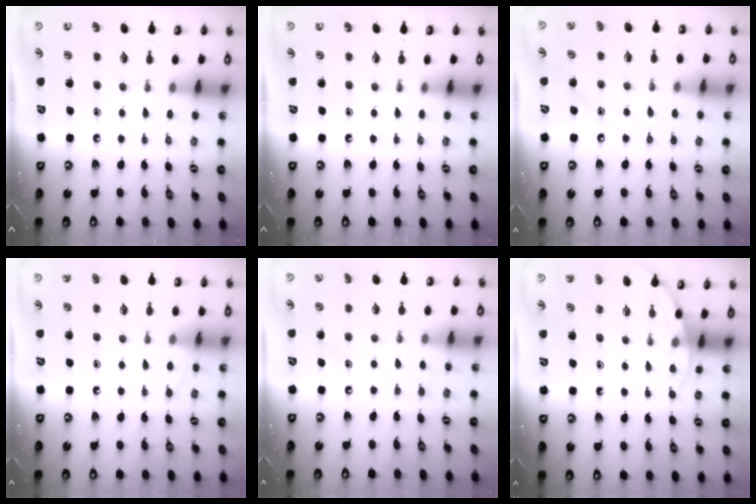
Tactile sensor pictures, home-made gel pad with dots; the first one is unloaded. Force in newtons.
{"total": 0.0}
{"total": 6.3, "press": 6.3, "slide": 0.3}
{"total": 4.2, "press": 4.2, "slide": 0.5}
{"total": 5.9, "press": 5.9, "slide": 0.4}
{"total": 2.5, "press": 2.5, "slide": 0.1}